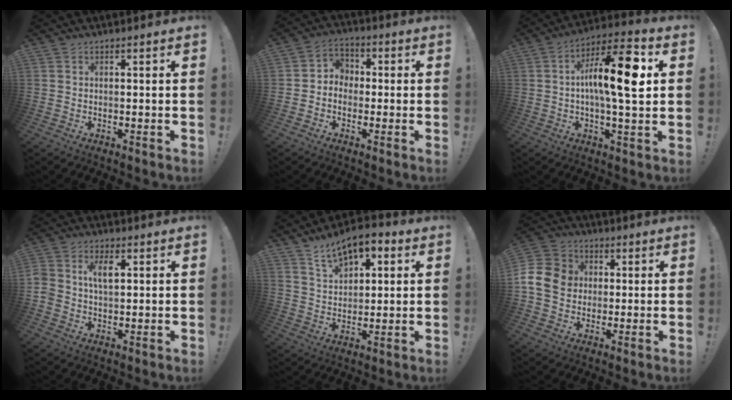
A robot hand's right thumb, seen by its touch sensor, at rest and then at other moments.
{"total": 5.2, "force": [-2.1, 4.5, 1.6], "torque": [-0.033, 0.027, -0.034]}
{"total": 16.3, "force": [2.0, 4.5, 15.5], "torque": [-0.244, 0.007, 0.019]}
{"total": 6.0, "force": [0.9, 4.1, 4.3], "torque": [-0.074, 0.009, 0.016]}
{"total": 10.1, "force": [6.7, 5.5, 5.2], "torque": [-0.088, -0.032, 0.128]}
{"total": 12.6, "force": [0.5, 10.9, 6.3], "torque": [-0.117, 0.007, 0.013]}